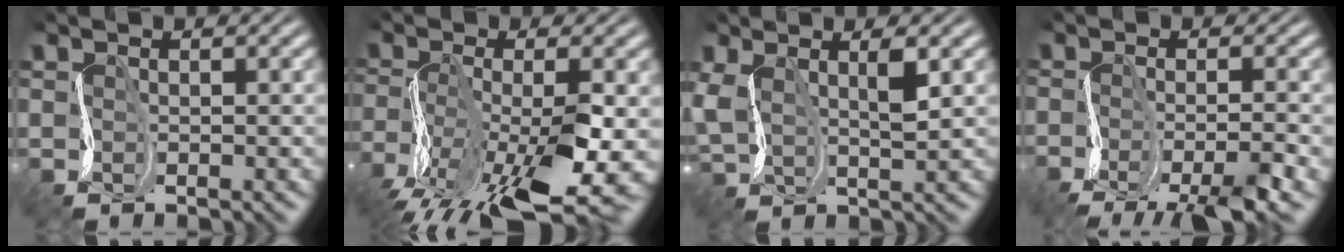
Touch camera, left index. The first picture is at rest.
{"total": 12.4, "force": [-6.2, 4.0, 10.0], "torque": [-0.210, -0.018, -0.109]}
{"total": 3.6, "force": [1.2, 1.3, 3.1], "torque": [-0.081, 0.005, 0.020]}
{"total": 5.9, "force": [-4.1, 0.8, 4.2], "torque": [-0.061, -0.003, -0.082]}